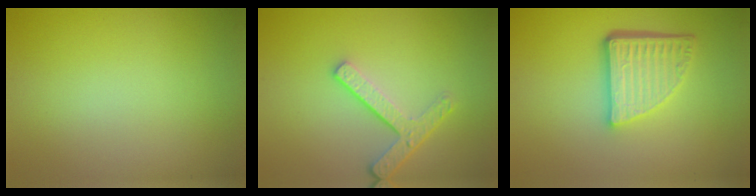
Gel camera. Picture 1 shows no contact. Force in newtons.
{"total": 3.4, "press": 2.5, "slide": 2.3}
{"total": 5.2, "press": 3.6, "slide": 3.7}